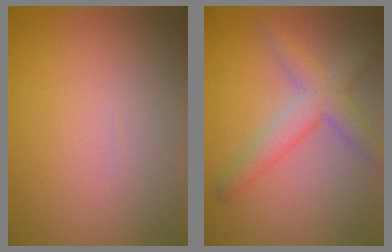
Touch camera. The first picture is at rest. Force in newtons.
{"total": 4.0, "press": 4.0, "slide": 0.1}